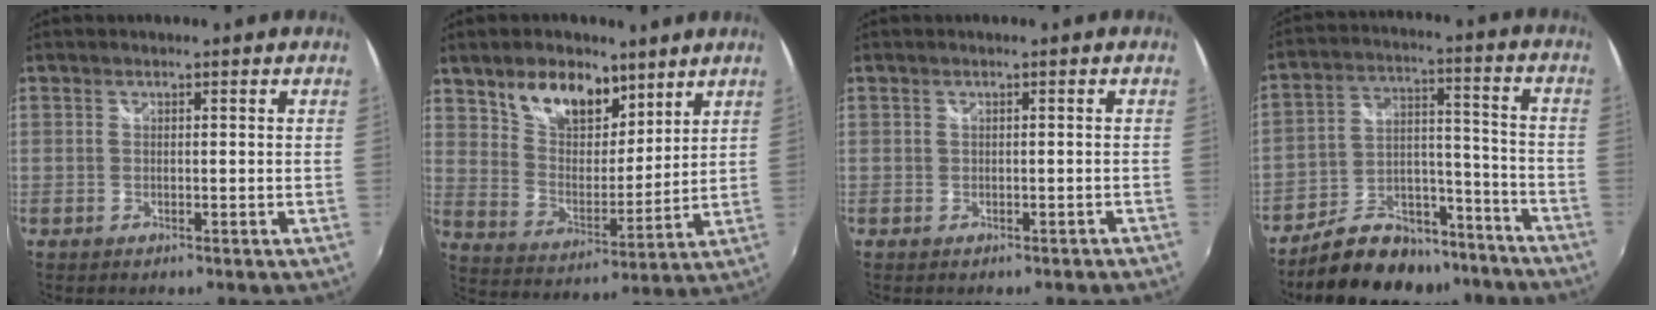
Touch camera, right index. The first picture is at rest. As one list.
[{"total": 13.6, "force": [8.8, 7.6, 7.1], "torque": [-0.123, 0.018, 0.164]}, {"total": 1.4, "force": [-1.0, 0.7, 0.6], "torque": [-0.012, 0.001, -0.006]}, {"total": 18.0, "force": [-14.4, 8.3, 6.7], "torque": [-0.130, 0.046, -0.203]}]